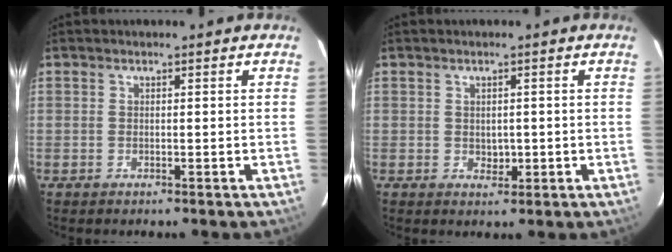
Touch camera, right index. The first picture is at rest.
{"total": 1.9, "force": [-0.1, 1.4, 1.3], "torque": [-0.018, 0.000, 0.004]}